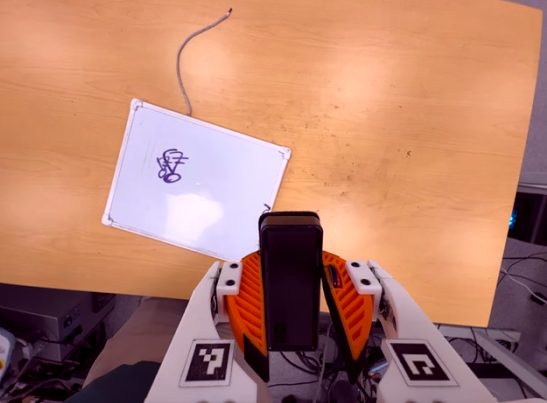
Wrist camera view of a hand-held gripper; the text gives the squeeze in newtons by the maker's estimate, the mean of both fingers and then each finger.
{"total": 5.8, "left": 4.6, "right": 7.0}